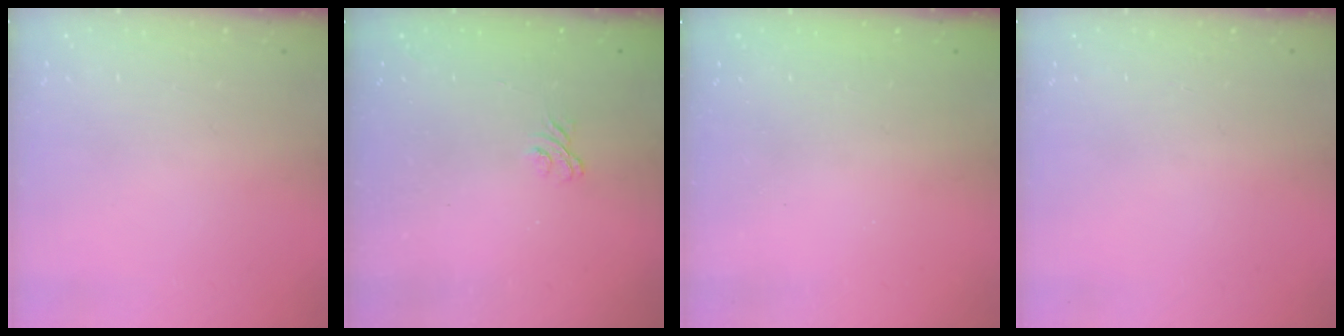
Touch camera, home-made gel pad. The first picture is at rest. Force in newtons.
{"total": 1.9, "press": 1.5, "slide": 1.1}
{"total": 2.4, "press": 2.2, "slide": 0.8}
{"total": 0.0}